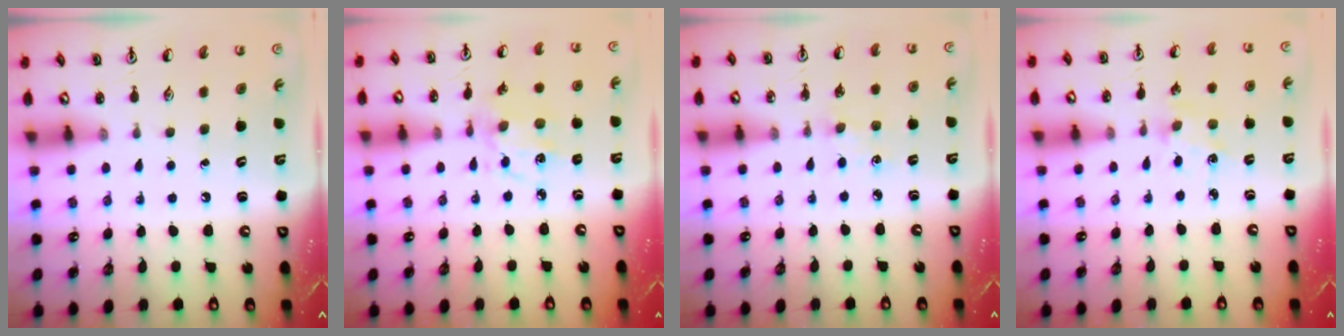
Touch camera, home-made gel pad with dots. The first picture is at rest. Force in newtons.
{"total": 5.3, "press": 5.3, "slide": 0.5}
{"total": 2.8, "press": 2.7, "slide": 0.4}
{"total": 1.8, "press": 1.7, "slide": 0.5}